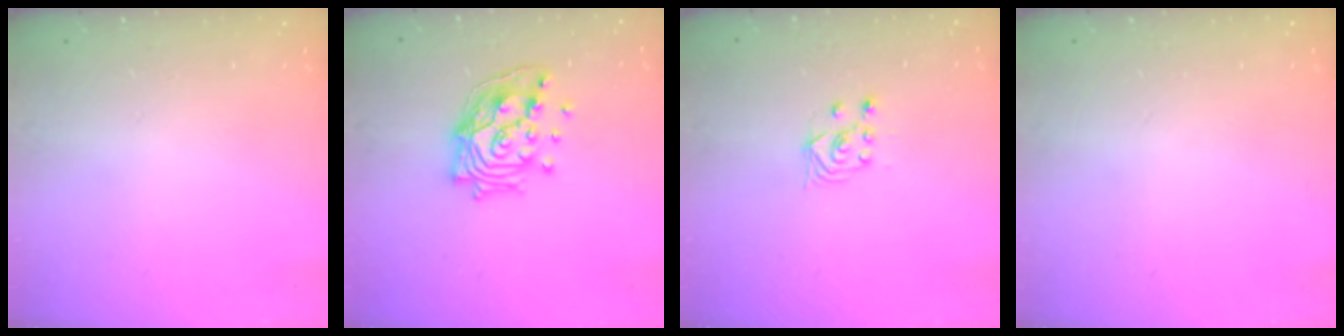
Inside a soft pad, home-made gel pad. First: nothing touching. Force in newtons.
{"total": 15.9, "press": 15.1, "slide": 5.1}
{"total": 2.9, "press": 2.5, "slide": 1.4}
{"total": 0.0}